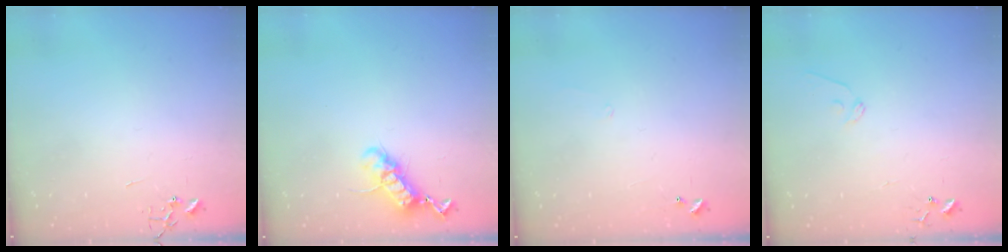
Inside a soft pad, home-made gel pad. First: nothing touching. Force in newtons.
{"total": 11.8, "press": 11.8, "slide": 1.2}
{"total": 5.6, "press": 5.6, "slide": 0.4}
{"total": 8.1, "press": 8.0, "slide": 0.8}